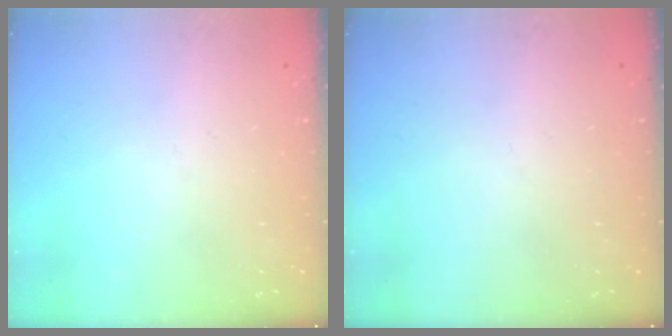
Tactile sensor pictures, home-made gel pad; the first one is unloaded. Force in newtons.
{"total": 0.0}